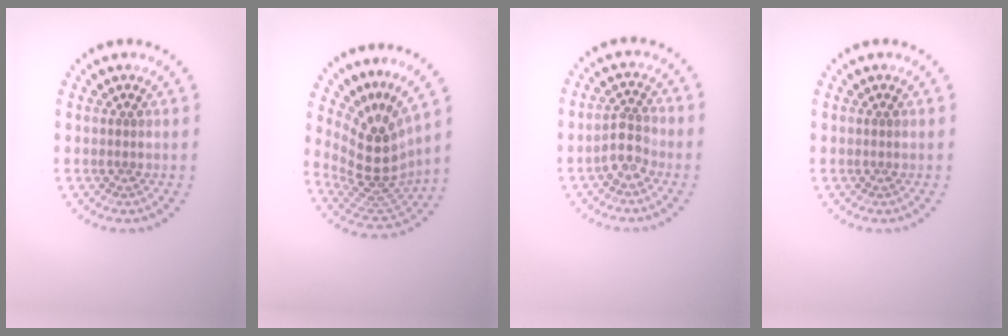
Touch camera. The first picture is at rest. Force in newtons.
{"total": 5.2, "press": 3.7, "slide": 3.7}
{"total": 2.4, "press": 2.1, "slide": 1.0}
{"total": 0.0}